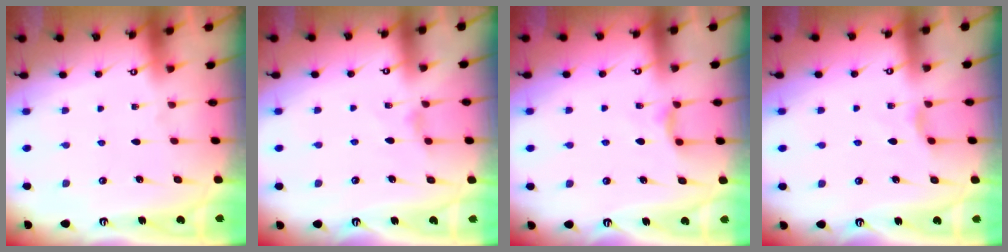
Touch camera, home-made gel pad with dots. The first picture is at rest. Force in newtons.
{"total": 2.5, "press": 2.5, "slide": 0.4}
{"total": 4.0, "press": 4.0, "slide": 0.5}
{"total": 3.0, "press": 2.9, "slide": 0.5}